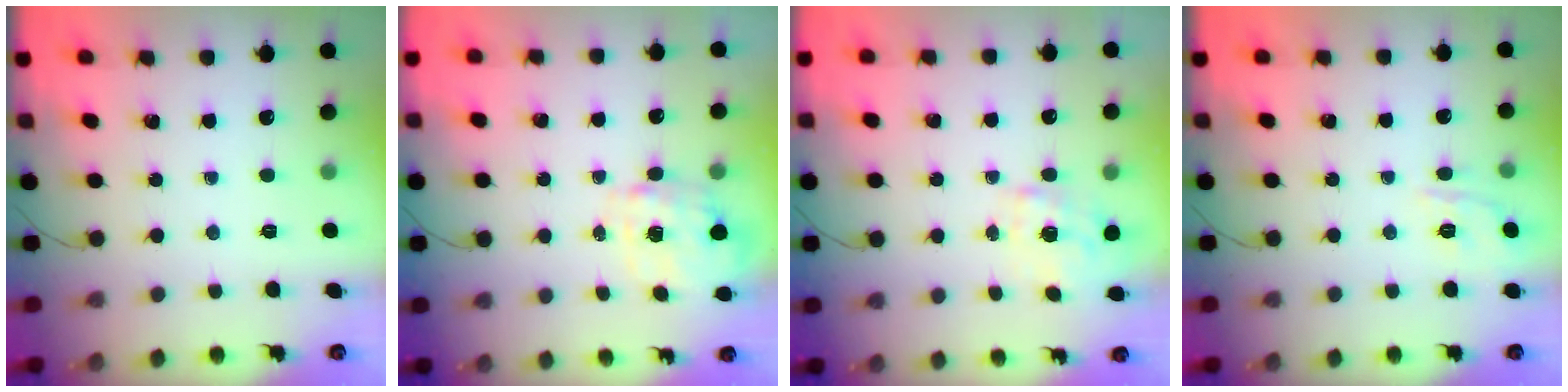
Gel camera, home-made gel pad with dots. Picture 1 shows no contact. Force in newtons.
{"total": 4.0, "press": 3.9, "slide": 0.8}
{"total": 1.1, "press": 1.0, "slide": 0.5}
{"total": 7.5, "press": 7.4, "slide": 1.0}